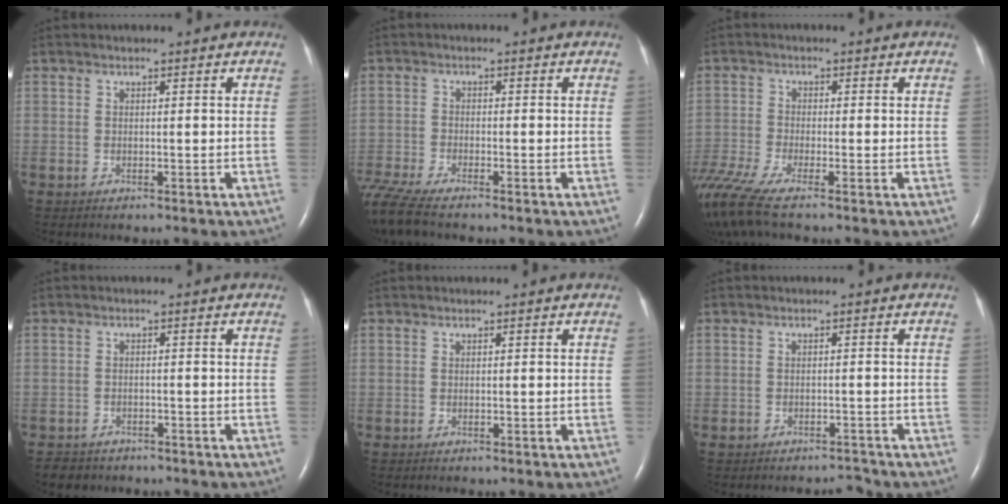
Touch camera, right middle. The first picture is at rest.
{"total": 8.5, "force": [-7.3, 0.9, 4.2], "torque": [-0.093, -0.020, -0.134]}
{"total": 8.4, "force": [-6.5, 0.3, 5.3], "torque": [-0.116, -0.024, -0.125]}
{"total": 3.4, "force": [-2.8, 1.9, 0.4], "torque": [-0.015, 0.001, -0.039]}
{"total": 0.0}
{"total": 1.7, "force": [-1.6, 0.7, 0.0], "torque": [-0.002, 0.002, -0.019]}